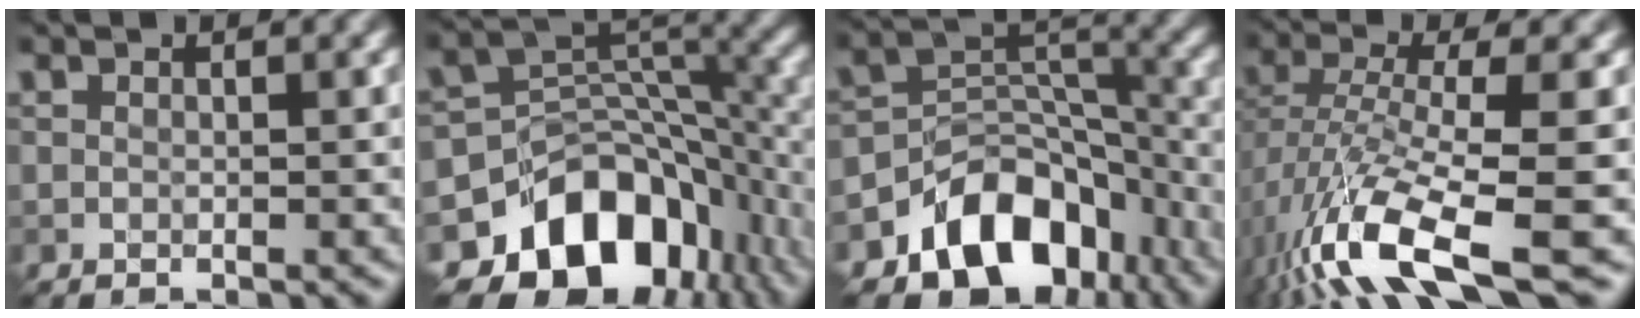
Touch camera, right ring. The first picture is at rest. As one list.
[{"total": 13.2, "force": [-6.7, 9.2, 6.7], "torque": [-0.111, -0.006, -0.112]}, {"total": 9.2, "force": [-5.4, 6.2, 4.2], "torque": [-0.038, -0.007, -0.090]}, {"total": 11.2, "force": [-4.9, 3.3, 9.5], "torque": [-0.194, -0.007, -0.091]}]